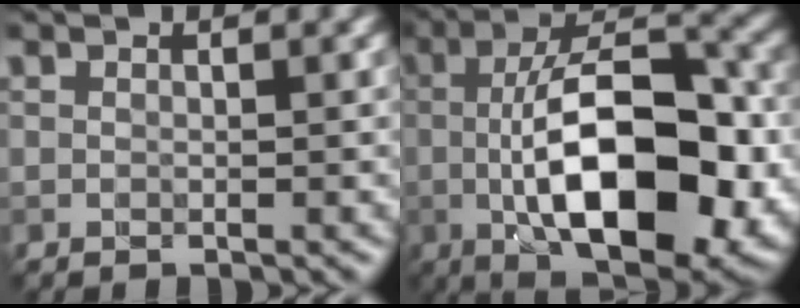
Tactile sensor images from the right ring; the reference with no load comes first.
{"total": 13.8, "force": [-2.5, 5.8, 12.3], "torque": [-0.187, -0.002, -0.046]}